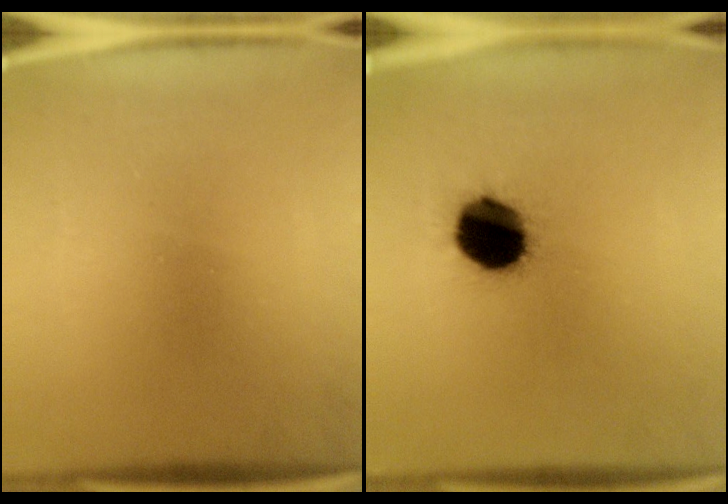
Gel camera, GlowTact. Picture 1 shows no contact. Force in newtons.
{"total": 14.6}